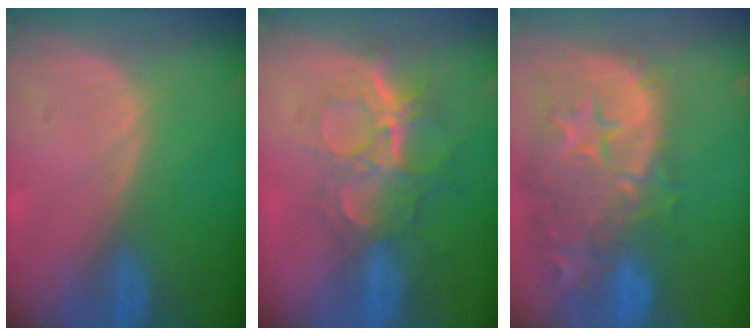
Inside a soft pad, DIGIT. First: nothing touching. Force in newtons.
{"total": 9.5, "press": 8.0, "slide": 5.1}
{"total": 15.3, "press": 12.2, "slide": 9.2}